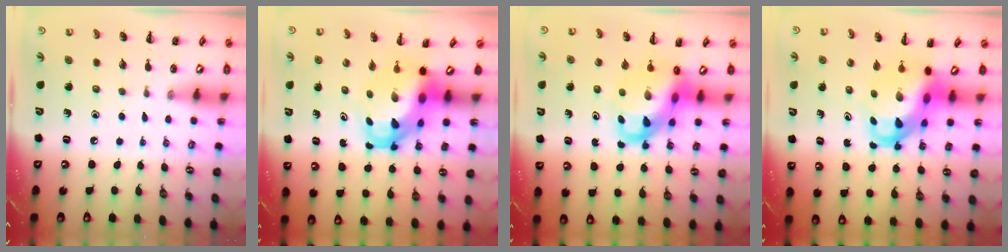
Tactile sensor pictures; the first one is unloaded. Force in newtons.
{"total": 7.8, "press": 7.8, "slide": 1.1}
{"total": 8.1, "press": 7.7, "slide": 2.2}
{"total": 8.6, "press": 8.3, "slide": 2.3}